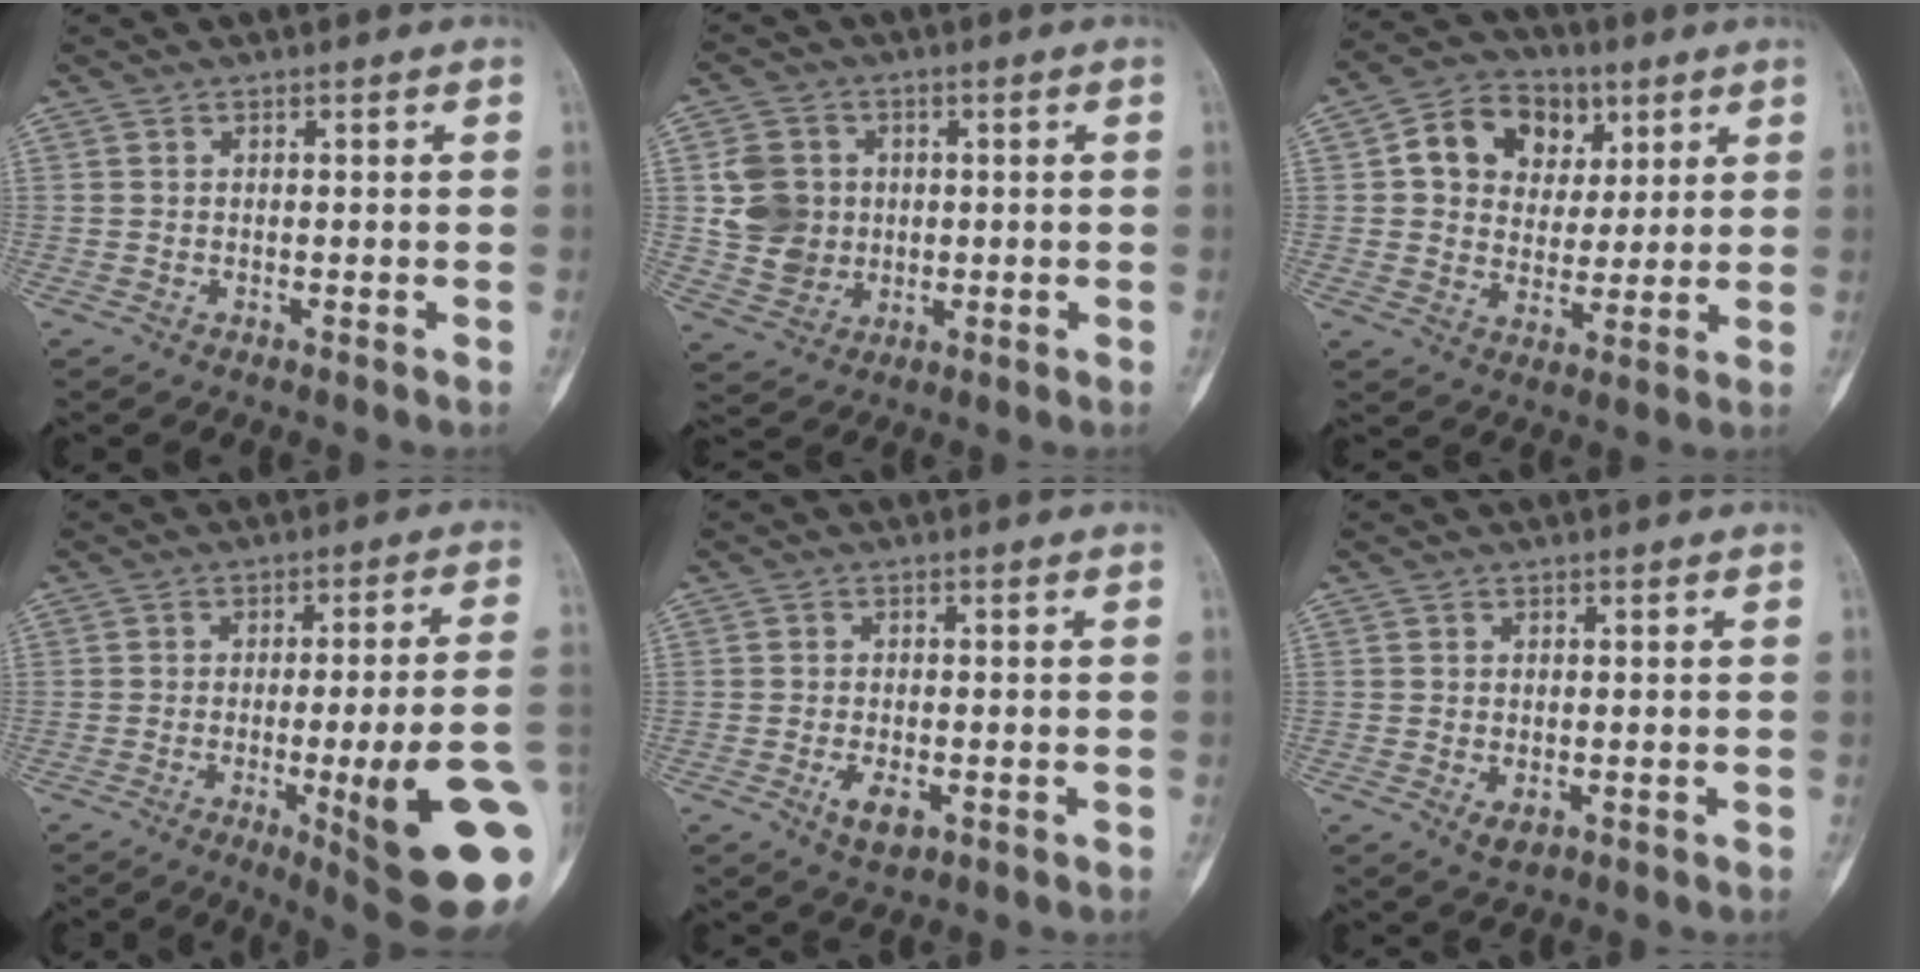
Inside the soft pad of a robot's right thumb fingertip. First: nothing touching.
{"total": 8.6, "force": [0.5, 7.8, 3.8], "torque": [-0.042, 0.001, 0.012]}
{"total": 12.7, "force": [4.5, 10.3, 6.0], "torque": [-0.058, -0.003, 0.074]}
{"total": 20.0, "force": [-5.2, 3.2, 19.1], "torque": [-0.203, 0.002, -0.057]}
{"total": 4.2, "force": [-1.5, 2.3, 3.2], "torque": [-0.053, -0.001, -0.020]}
{"total": 2.5, "force": [-0.7, 1.7, 1.8], "torque": [-0.026, -0.002, -0.004]}